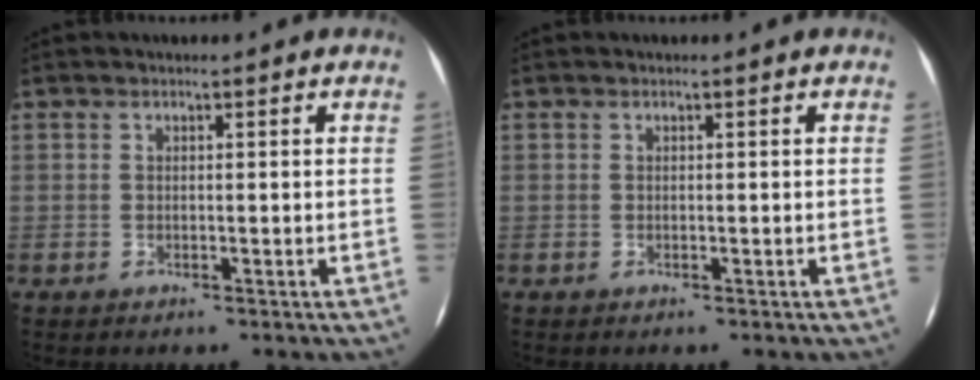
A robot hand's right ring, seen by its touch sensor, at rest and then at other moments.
{"total": 0.0}